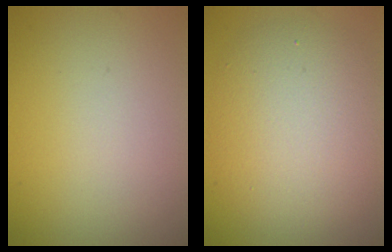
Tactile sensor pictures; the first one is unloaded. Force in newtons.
{"total": 6.8, "press": 6.8, "slide": 0.6}